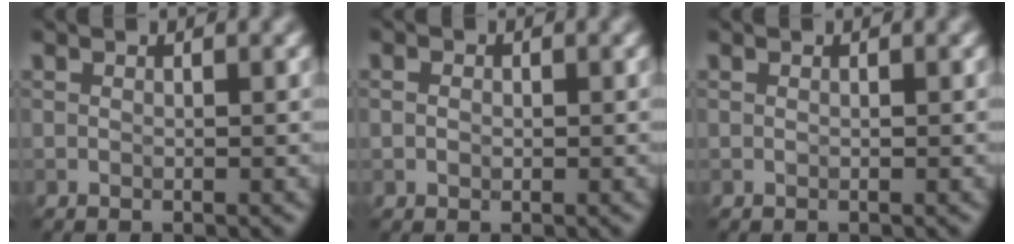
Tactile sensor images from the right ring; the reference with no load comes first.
{"total": 1.0, "force": [0.0, 0.8, 0.5], "torque": [-0.008, -0.001, -0.002]}
{"total": 0.0}